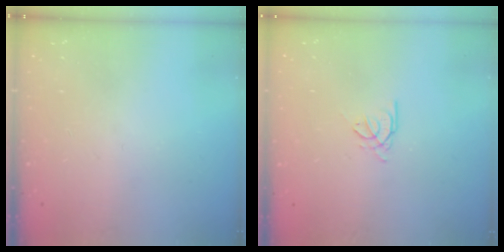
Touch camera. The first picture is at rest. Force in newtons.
{"total": 0.7, "press": 0.6, "slide": 0.3}